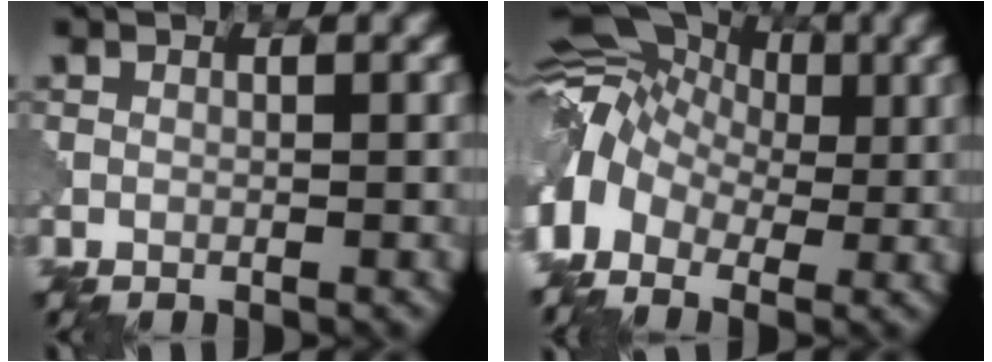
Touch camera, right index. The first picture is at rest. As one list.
[{"total": 8.3, "force": [0.2, 6.5, 5.2], "torque": [-0.106, 0.024, -0.002]}]